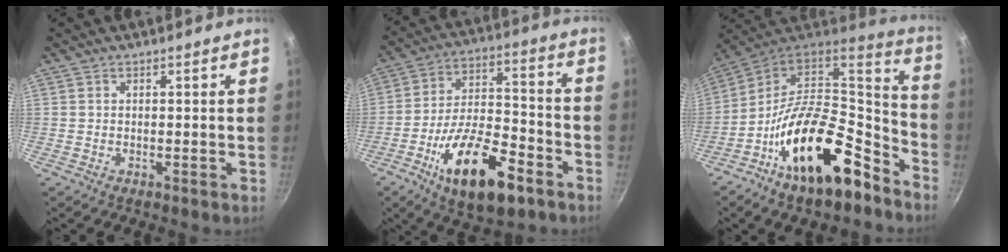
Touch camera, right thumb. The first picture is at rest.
{"total": 19.5, "force": [-9.5, 8.2, 14.9], "torque": [-0.237, 0.045, -0.158]}
{"total": 25.3, "force": [-12.4, 12.5, 18.1], "torque": [-0.254, 0.098, -0.211]}